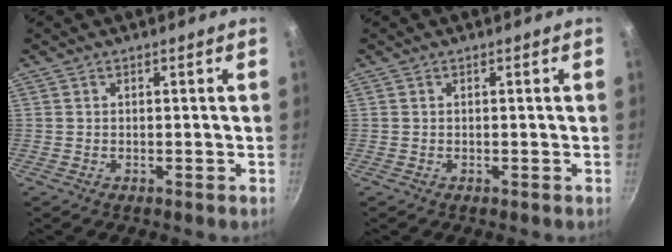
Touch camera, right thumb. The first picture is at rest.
{"total": 0.0}